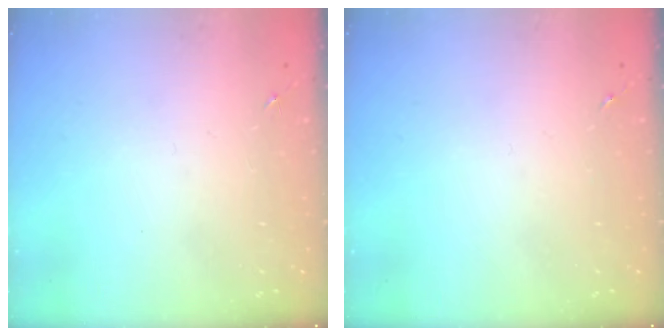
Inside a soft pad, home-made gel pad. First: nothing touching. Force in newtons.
{"total": 0.0}